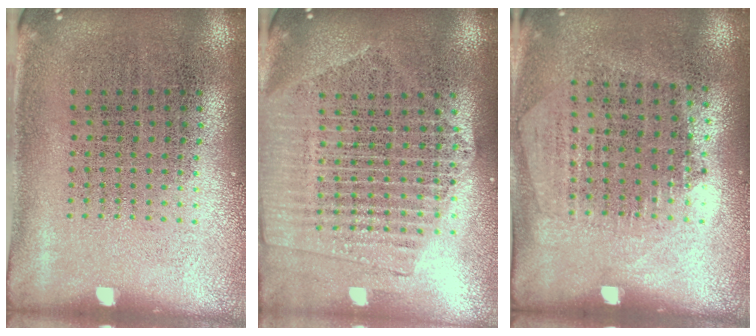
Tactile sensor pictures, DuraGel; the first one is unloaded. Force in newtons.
{"total": 2.1, "press": 1.9, "slide": 0.9}
{"total": 1.2, "press": 1.0, "slide": 0.6}